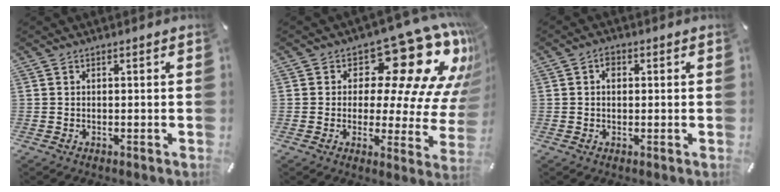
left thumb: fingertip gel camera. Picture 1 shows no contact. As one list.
[{"total": 19.9, "force": [10.5, 9.0, 14.2], "torque": [-0.186, -0.090, 0.169]}, {"total": 2.1, "force": [0.3, 1.6, 1.3], "torque": [-0.019, 0.005, 0.003]}]